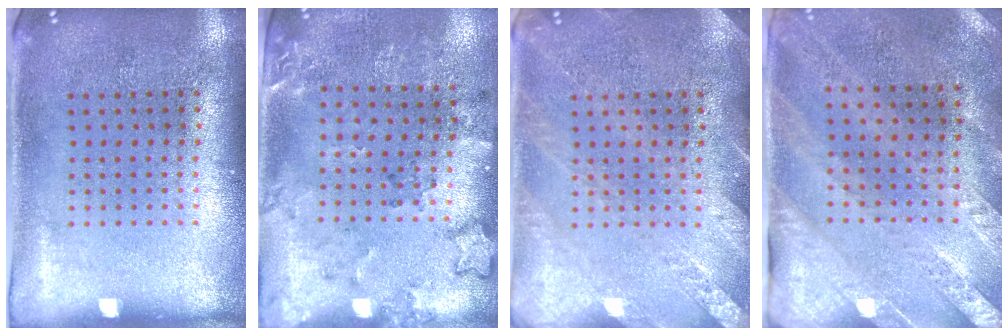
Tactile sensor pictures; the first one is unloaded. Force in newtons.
{"total": 1.9, "press": 1.5, "slide": 1.2}
{"total": 2.6, "press": 2.6, "slide": 0.2}
{"total": 2.5, "press": 2.1, "slide": 1.3}